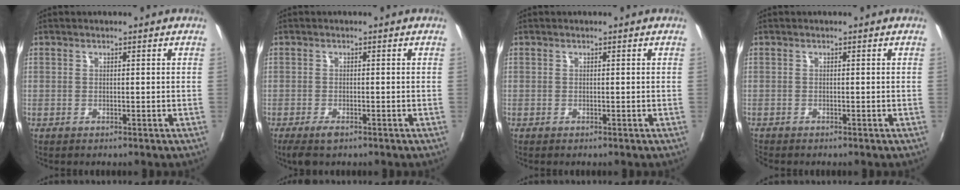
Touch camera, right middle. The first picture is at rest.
{"total": 3.7, "force": [-2.5, 1.4, 2.3], "torque": [-0.053, -0.015, -0.045]}
{"total": 0.0}
{"total": 0.9, "force": [-0.9, 0.2, 0.2], "torque": [-0.005, -0.006, -0.018]}